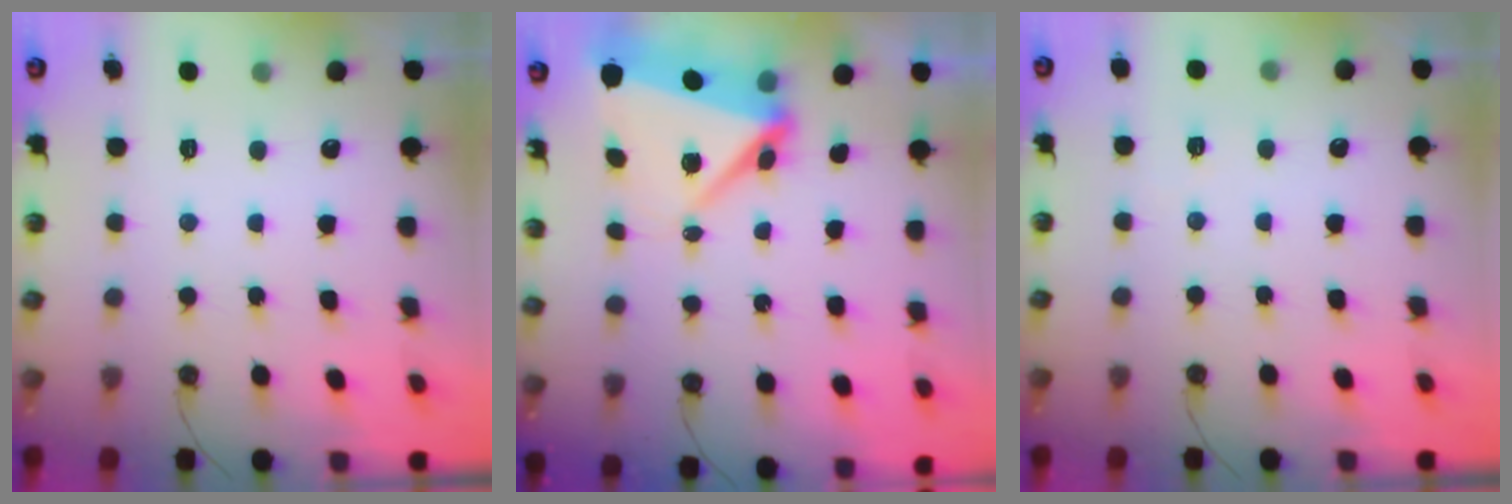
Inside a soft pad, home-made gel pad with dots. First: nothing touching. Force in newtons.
{"total": 7.8, "press": 7.5, "slide": 2.1}
{"total": 2.9, "press": 1.6, "slide": 2.4}